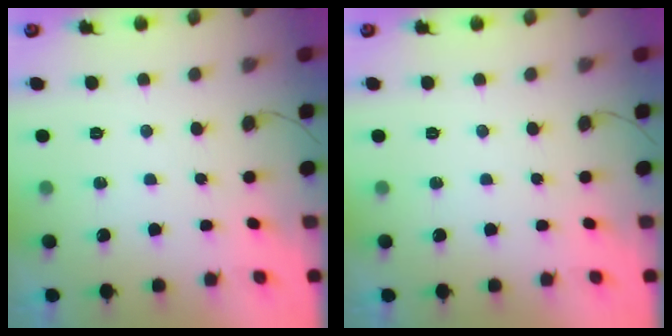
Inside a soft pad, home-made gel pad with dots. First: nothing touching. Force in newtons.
{"total": 0.0}